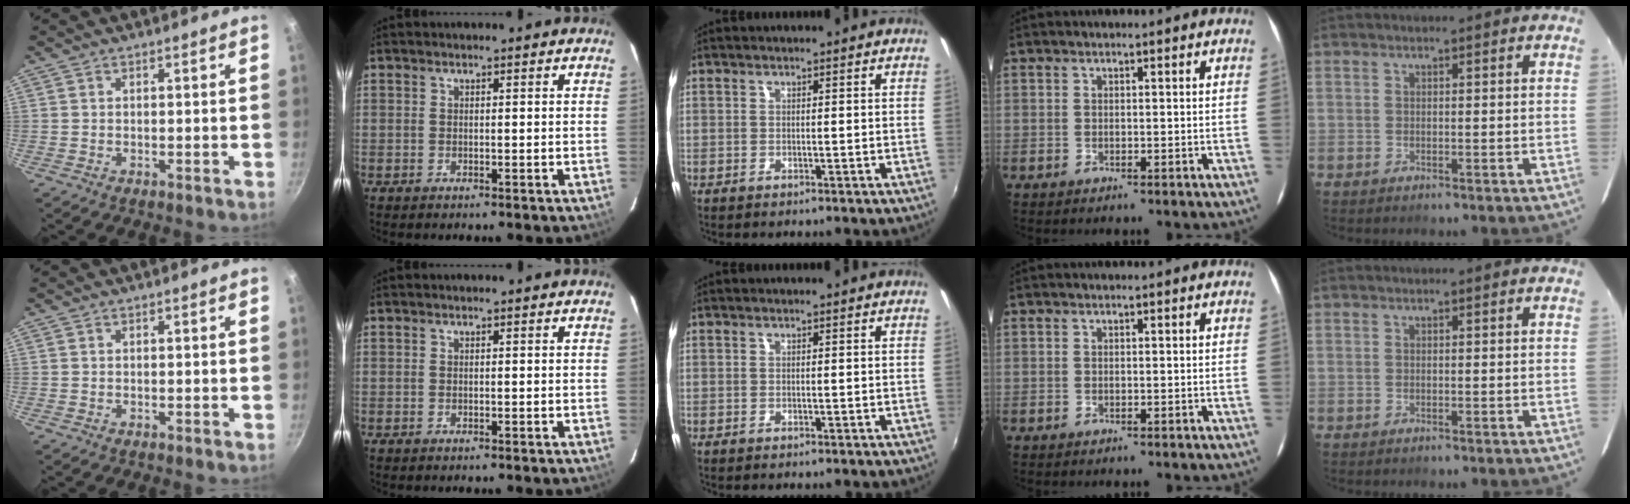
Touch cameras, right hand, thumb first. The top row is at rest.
{}